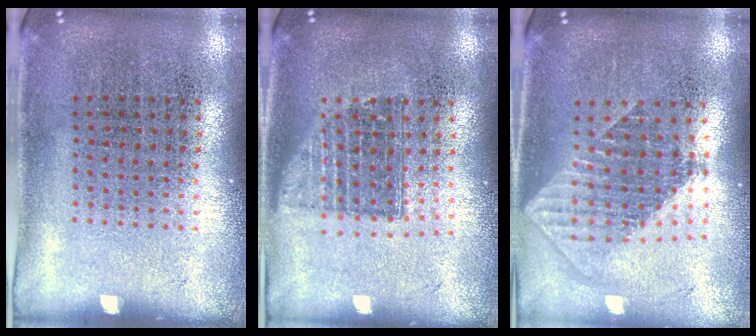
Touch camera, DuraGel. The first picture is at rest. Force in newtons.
{"total": 1.4, "press": 1.1, "slide": 0.8}
{"total": 1.9, "press": 1.5, "slide": 1.1}